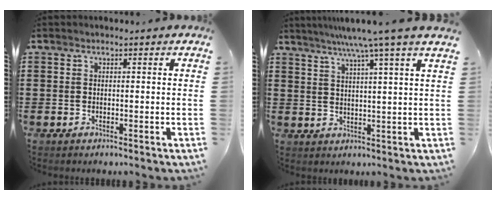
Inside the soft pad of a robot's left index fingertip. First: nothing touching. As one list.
[{"total": 6.9, "force": [5.1, -1.4, 4.5], "torque": [-0.099, -0.015, 0.082]}]